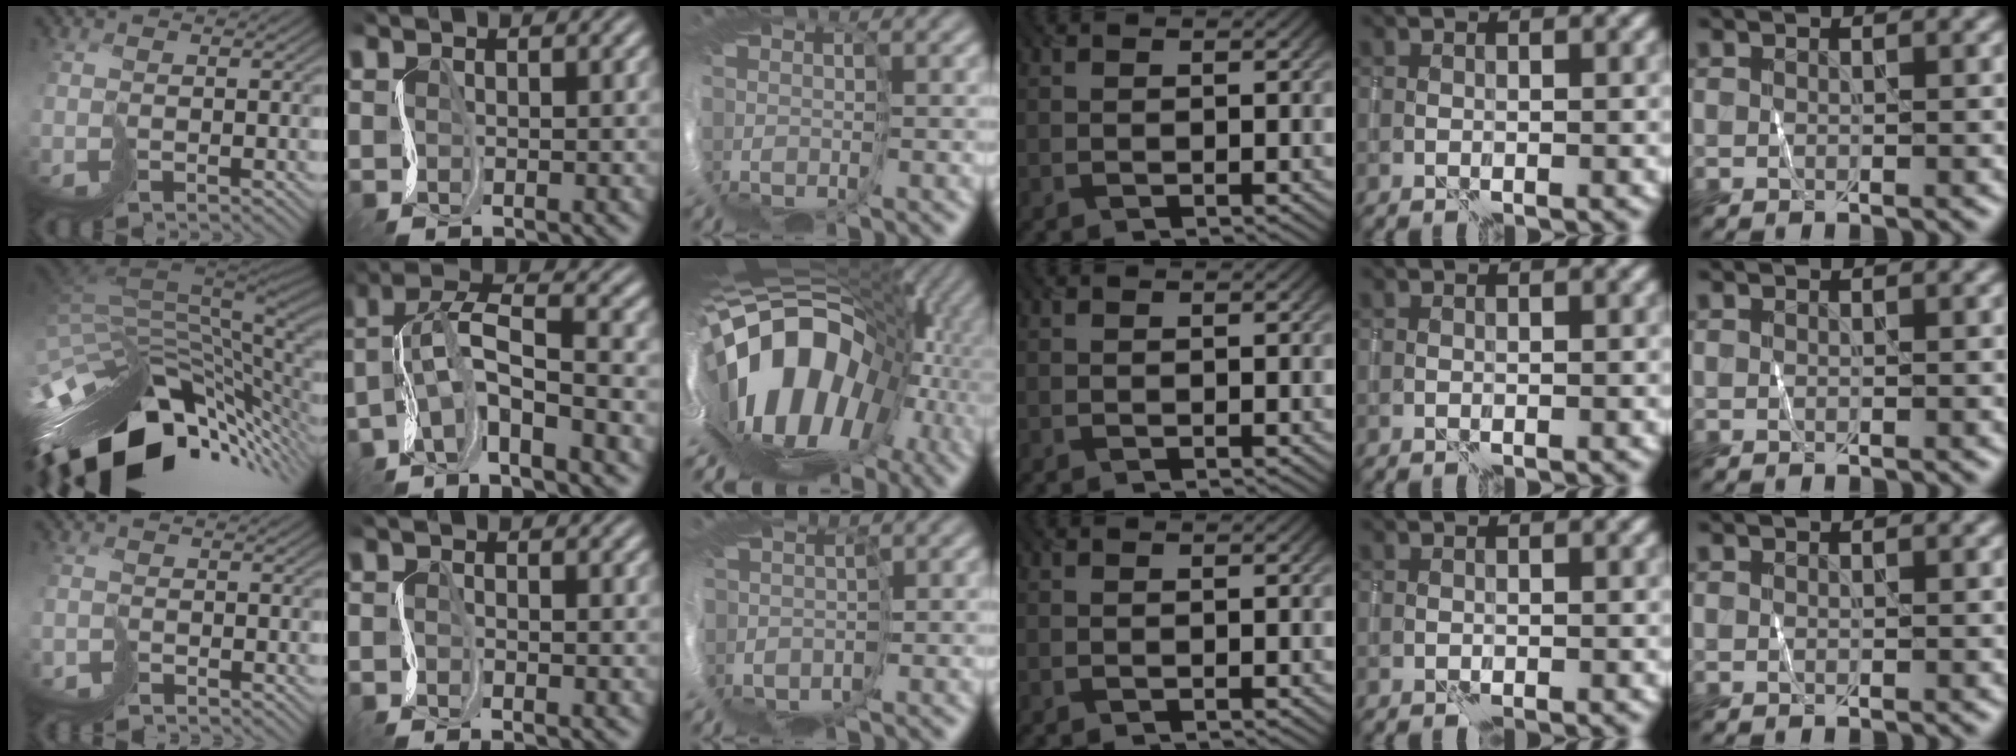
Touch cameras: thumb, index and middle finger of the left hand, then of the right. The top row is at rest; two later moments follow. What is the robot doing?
{"motion": "cut", "object": "tissue"}